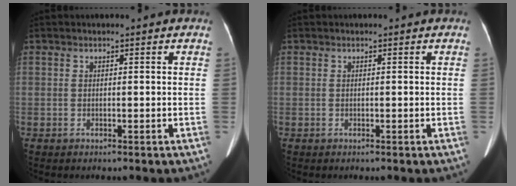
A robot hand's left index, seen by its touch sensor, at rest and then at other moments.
{"total": 0.0}